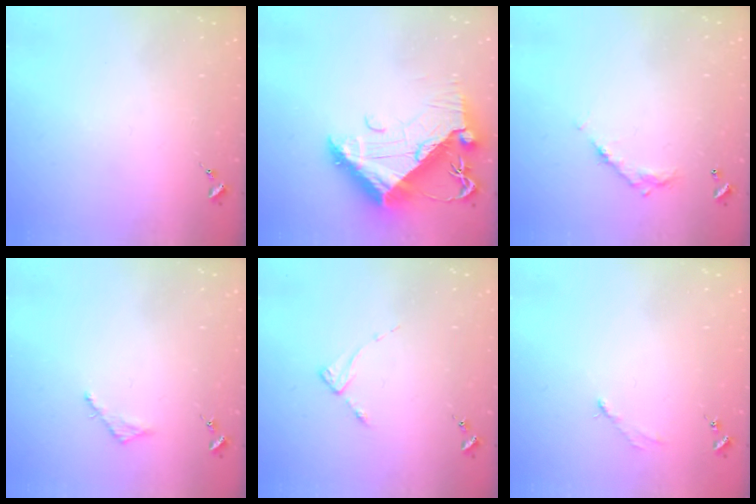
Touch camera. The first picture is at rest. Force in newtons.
{"total": 13.2, "press": 13.1, "slide": 1.4}
{"total": 8.4, "press": 8.4, "slide": 0.4}
{"total": 2.5, "press": 2.5, "slide": 0.2}
{"total": 2.6, "press": 2.6, "slide": 0.3}
{"total": 2.9, "press": 2.9, "slide": 0.4}